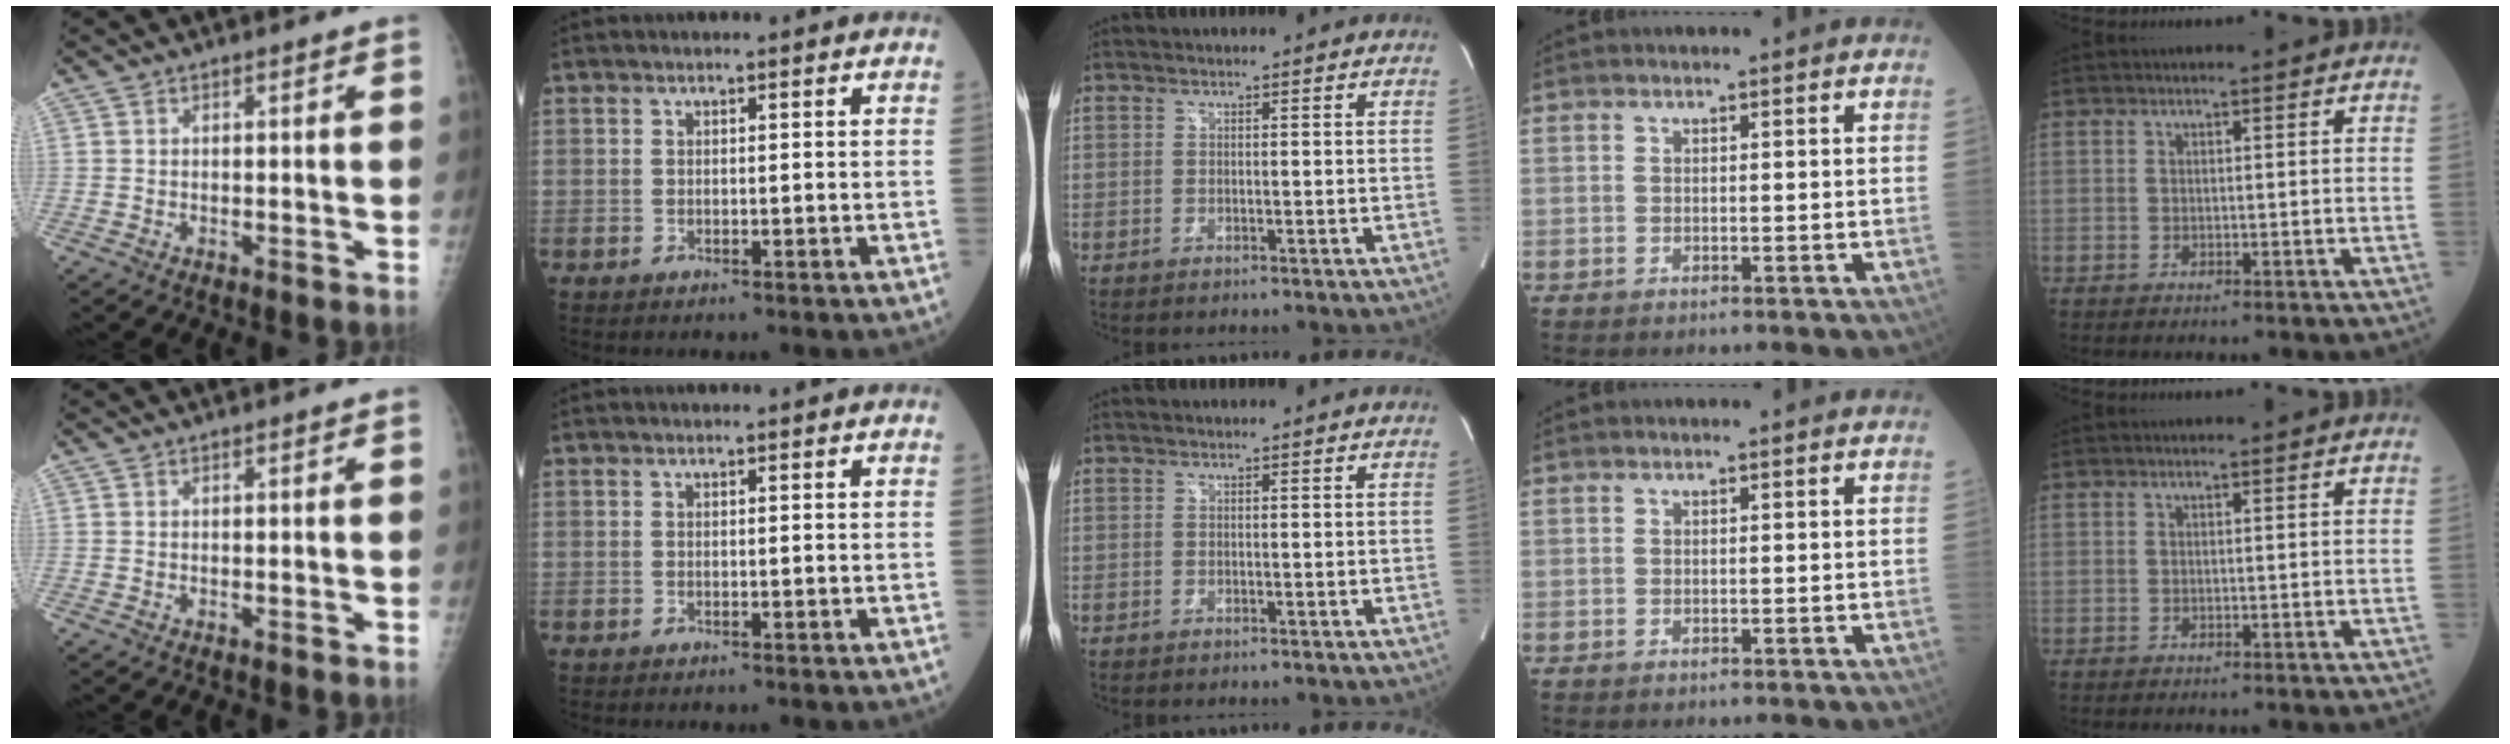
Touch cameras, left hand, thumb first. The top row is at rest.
{}